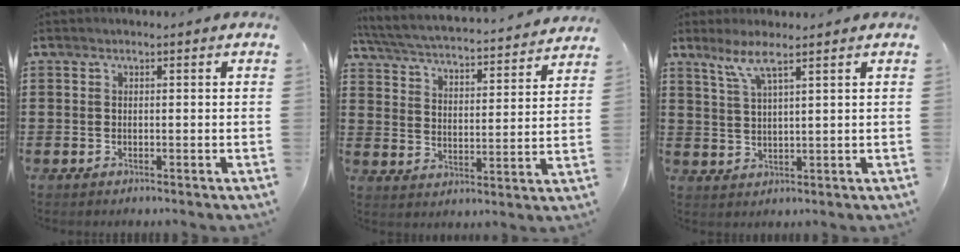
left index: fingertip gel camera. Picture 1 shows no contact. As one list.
[{"total": 4.0, "force": [3.9, -0.2, 1.1], "torque": [-0.044, -0.033, 0.057]}, {"total": 4.6, "force": [3.3, 0.3, 3.2], "torque": [-0.074, -0.002, 0.058]}]